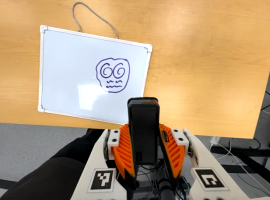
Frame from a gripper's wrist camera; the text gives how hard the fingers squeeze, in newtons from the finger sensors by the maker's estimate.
{"total": 5.0, "left": 3.7, "right": 6.3}